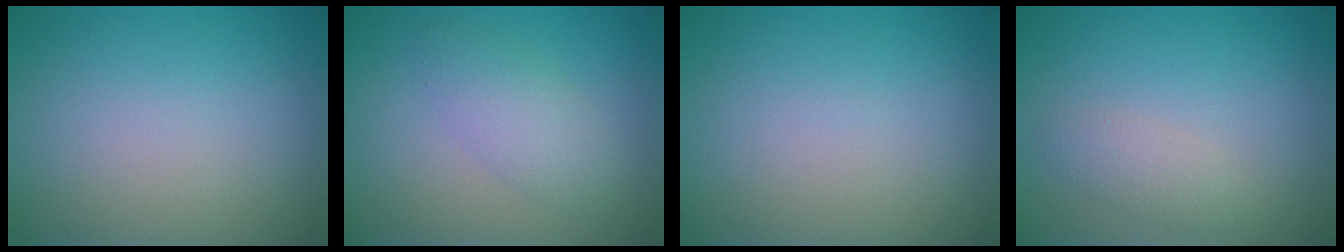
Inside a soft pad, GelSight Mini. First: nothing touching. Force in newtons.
{"total": 3.0, "press": 3.0, "slide": 0.0}
{"total": 0.0}
{"total": 1.6, "press": 1.6, "slide": 0.1}